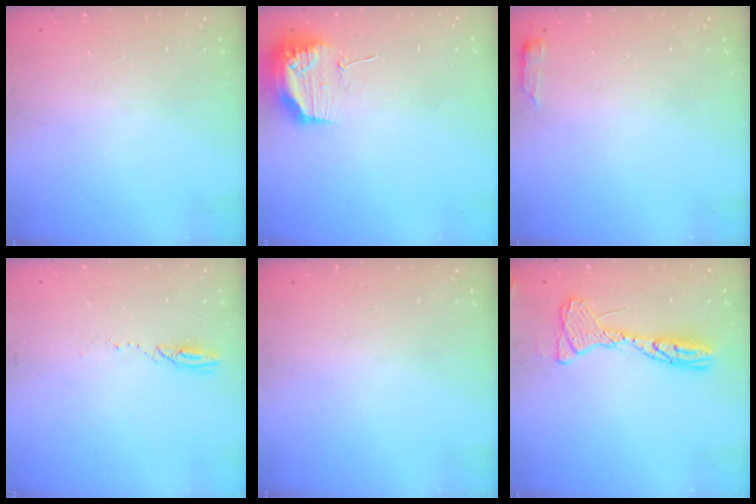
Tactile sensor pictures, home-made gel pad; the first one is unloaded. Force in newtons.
{"total": 12.3, "press": 12.3, "slide": 1.1}
{"total": 2.9, "press": 2.8, "slide": 0.6}
{"total": 2.6, "press": 2.6, "slide": 0.3}
{"total": 0.0}
{"total": 13.8, "press": 13.7, "slide": 1.3}